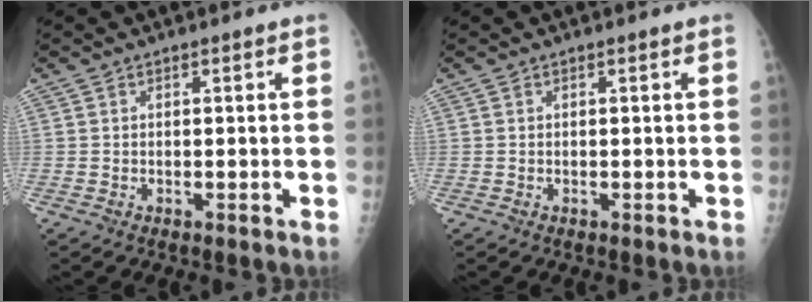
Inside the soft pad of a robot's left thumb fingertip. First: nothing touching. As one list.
[{"total": 0.0}]